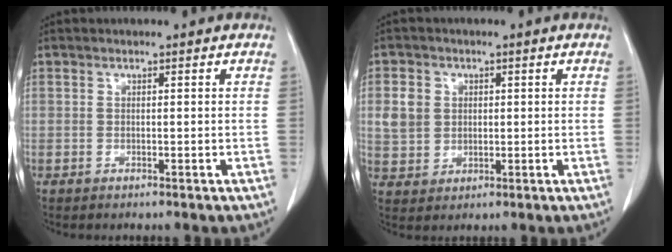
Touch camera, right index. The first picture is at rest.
{"total": 5.2, "force": [1.1, 4.6, 2.1], "torque": [-0.044, 0.013, 0.028]}